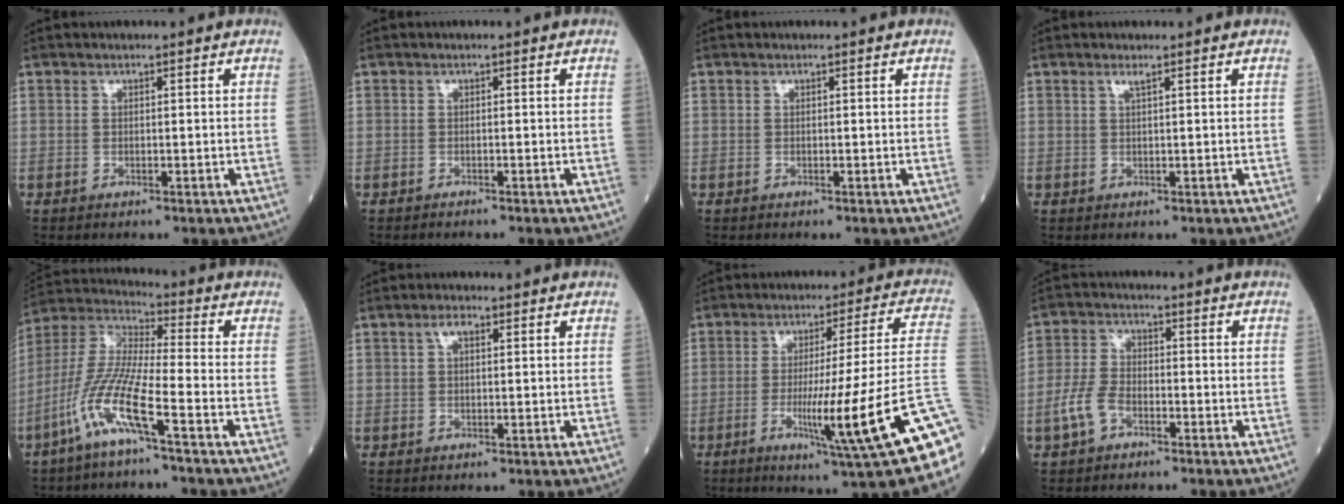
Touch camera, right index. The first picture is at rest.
{"total": 1.2, "force": [-1.1, -0.1, 0.5], "torque": [-0.007, 0.002, -0.014]}
{"total": 0.0}
{"total": 0.8, "force": [0.5, -0.2, 0.6], "torque": [-0.019, 0.000, 0.012]}
{"total": 11.5, "force": [-5.9, 0.3, 9.8], "torque": [-0.217, -0.007, -0.126]}
{"total": 1.8, "force": [0.8, 0.8, 1.4], "torque": [-0.030, 0.008, 0.014]}
{"total": 19.0, "force": [-7.3, -1.5, 17.5], "torque": [-0.199, -0.010, -0.111]}
{"total": 5.4, "force": [-2.7, 3.0, 3.6], "torque": [-0.091, 0.008, -0.057]}